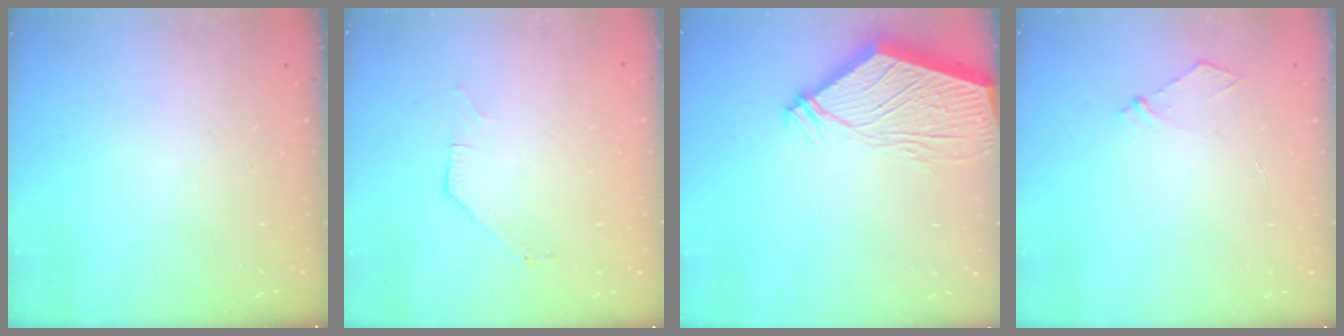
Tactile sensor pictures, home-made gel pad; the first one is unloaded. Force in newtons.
{"total": 1.0, "press": 0.9, "slide": 0.2}
{"total": 10.4, "press": 10.3, "slide": 1.3}
{"total": 4.7, "press": 4.6, "slide": 0.7}